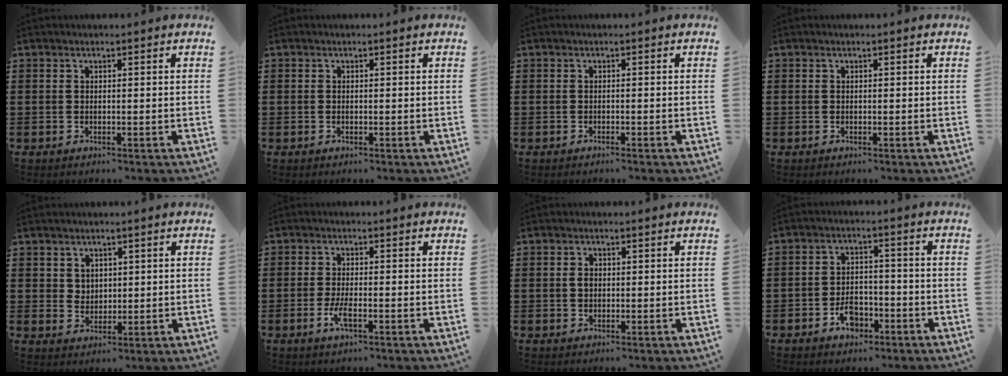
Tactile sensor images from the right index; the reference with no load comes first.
{"total": 0.0}
{"total": 0.7, "force": [-0.6, -0.2, 0.1], "torque": [-0.004, -0.003, -0.012]}
{"total": 0.0}
{"total": 2.5, "force": [1.5, 1.9, 0.3], "torque": [-0.014, 0.010, 0.027]}
{"total": 3.2, "force": [-1.3, 0.7, 2.9], "torque": [-0.061, -0.006, -0.027]}
{"total": 1.4, "force": [0.0, 0.9, 1.0], "torque": [-0.022, 0.006, -0.001]}
{"total": 4.5, "force": [-2.6, 2.6, 2.5], "torque": [-0.042, 0.000, -0.050]}